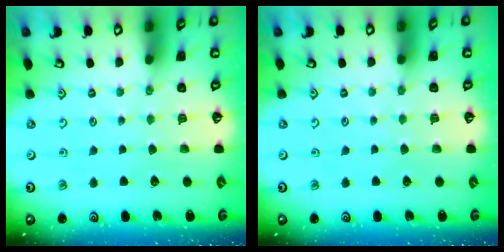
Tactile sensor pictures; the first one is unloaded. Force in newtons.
{"total": 0.0}